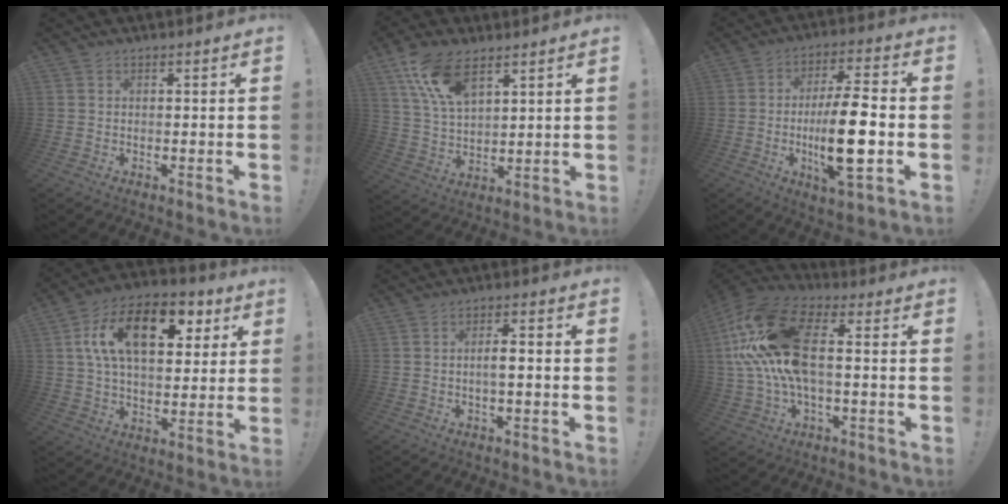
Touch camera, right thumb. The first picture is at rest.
{"total": 12.8, "force": [8.1, 6.3, 7.8], "torque": [-0.157, -0.028, 0.152]}
{"total": 17.1, "force": [-2.6, 4.7, 16.2], "torque": [-0.286, 0.001, -0.045]}
{"total": 19.4, "force": [6.3, 11.3, 14.5], "torque": [-0.232, -0.007, 0.104]}
{"total": 4.1, "force": [-0.8, 1.0, 3.9], "torque": [-0.060, 0.005, -0.017]}
{"total": 21.5, "force": [1.8, 11.2, 18.3], "torque": [-0.360, 0.016, 0.036]}